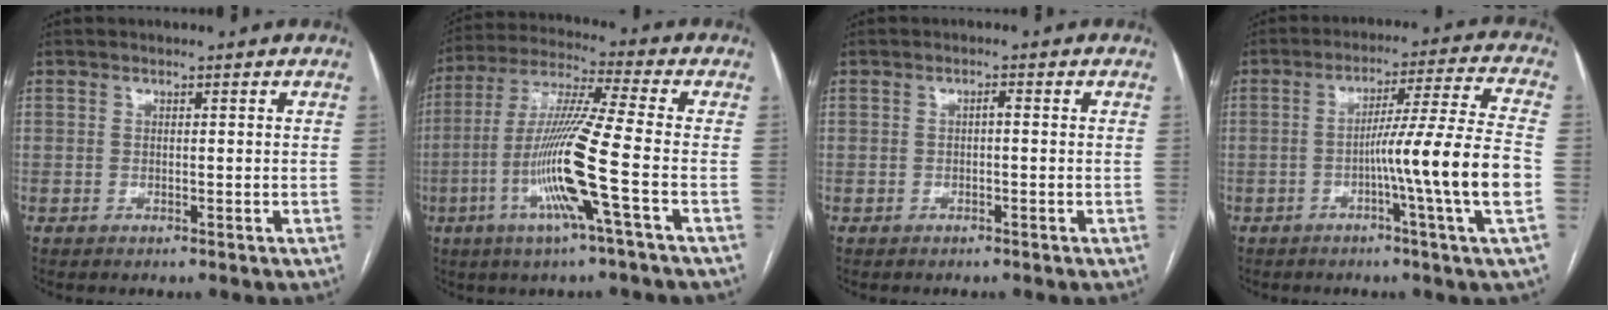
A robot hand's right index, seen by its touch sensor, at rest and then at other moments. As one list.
[{"total": 14.1, "force": [-4.2, -1.3, 13.4], "torque": [-0.271, -0.011, -0.089]}, {"total": 0.8, "force": [-0.1, 0.2, 0.8], "torque": [-0.011, 0.003, -0.003]}, {"total": 13.2, "force": [-3.3, -2.4, 12.6], "torque": [-0.198, 0.000, -0.057]}]